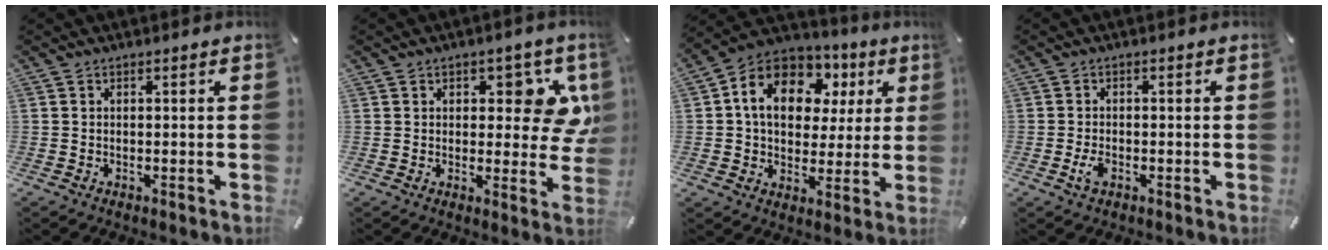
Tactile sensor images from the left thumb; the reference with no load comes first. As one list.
[{"total": 9.8, "force": [3.9, 5.6, 7.0], "torque": [-0.071, -0.020, 0.062]}, {"total": 14.6, "force": [4.7, 11.3, 8.0], "torque": [-0.149, -0.012, 0.087]}, {"total": 2.8, "force": [-1.0, 1.5, 2.1], "torque": [-0.058, -0.005, -0.023]}]